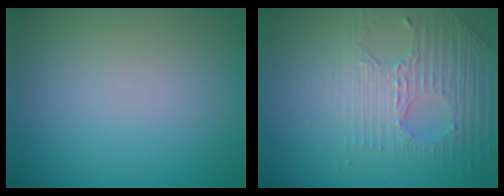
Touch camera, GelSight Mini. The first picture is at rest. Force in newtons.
{"total": 4.6, "press": 3.0, "slide": 3.4}